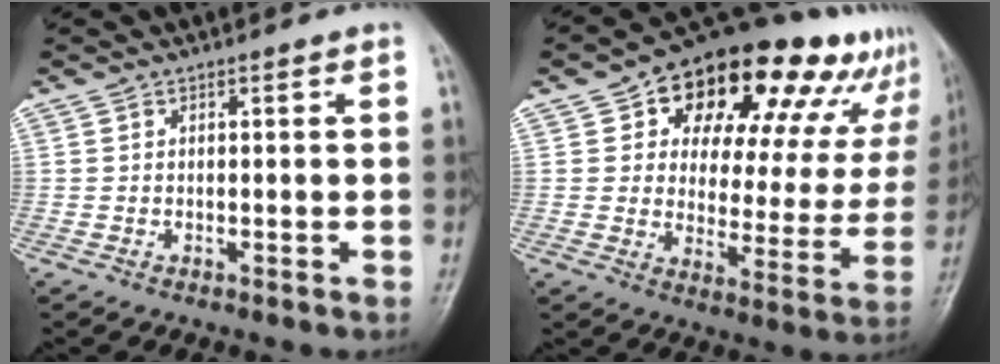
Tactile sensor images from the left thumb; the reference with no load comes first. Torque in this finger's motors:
{"motor_torque": [0.71, 0.77, 1.48, -1.28, 0.13]}